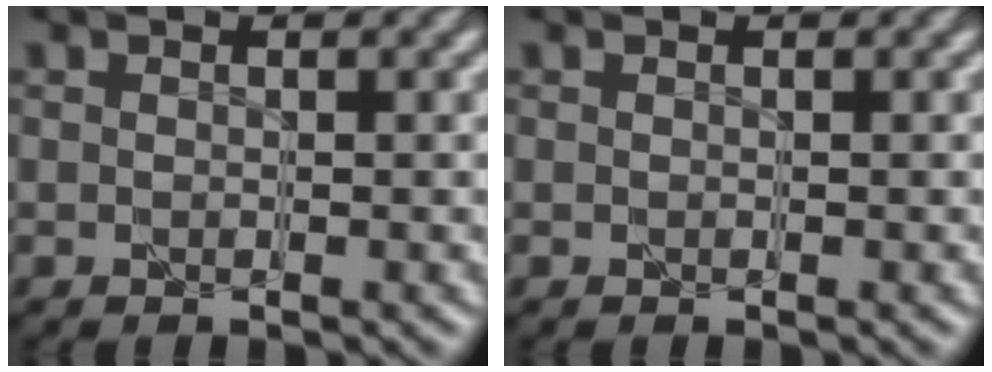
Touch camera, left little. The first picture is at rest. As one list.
[{"total": 0.0}]